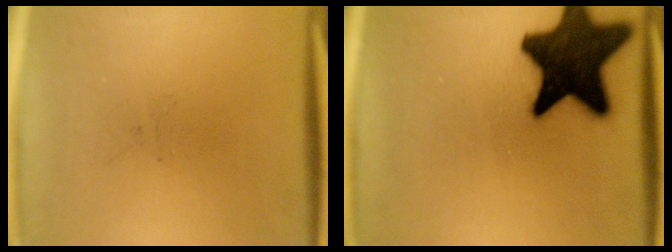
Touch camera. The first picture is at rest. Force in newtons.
{"total": 17.5}